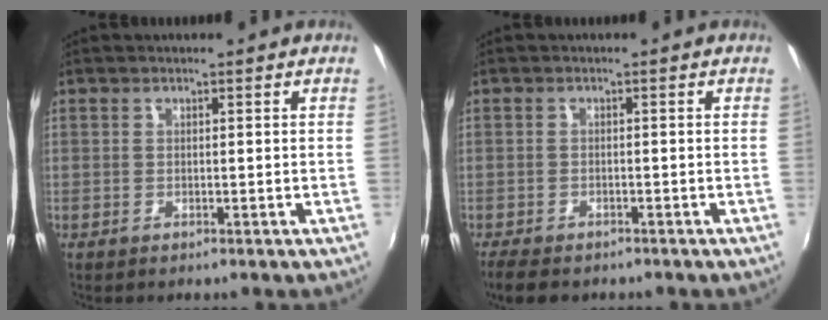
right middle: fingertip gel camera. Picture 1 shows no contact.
{"total": 5.1, "force": [-4.1, 1.8, 2.3], "torque": [-0.061, -0.019, -0.072]}